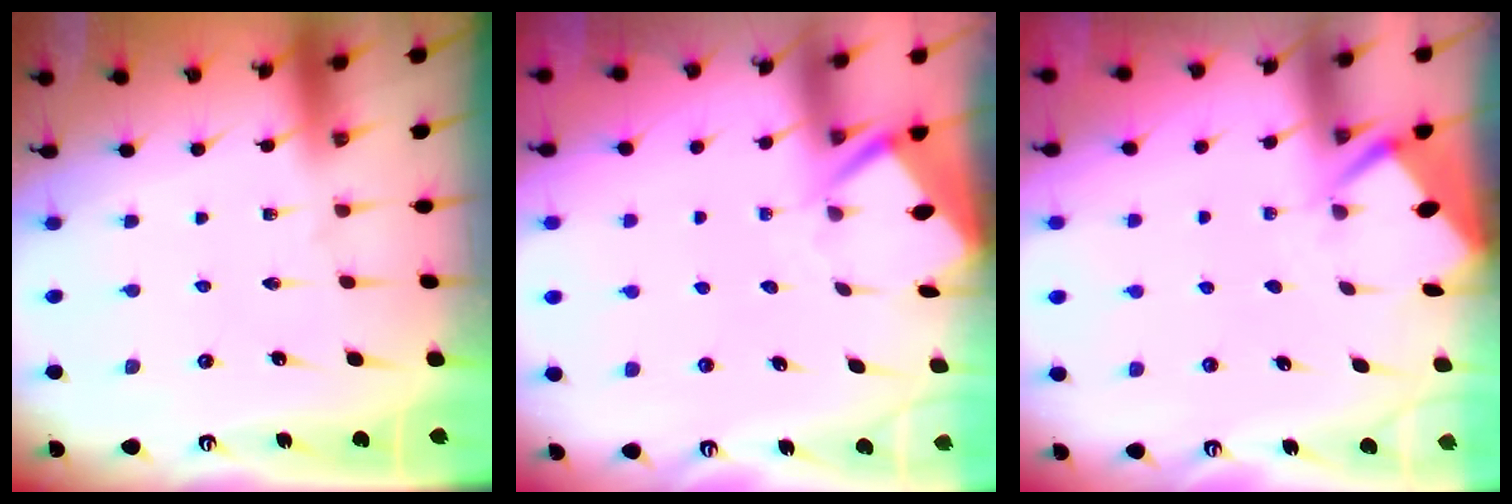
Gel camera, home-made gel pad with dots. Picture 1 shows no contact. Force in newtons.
{"total": 3.4, "press": 3.4, "slide": 0.3}
{"total": 2.8, "press": 2.8, "slide": 0.3}